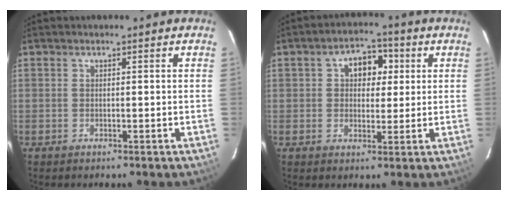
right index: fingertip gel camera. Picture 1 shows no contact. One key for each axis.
{"total": 6.6, "fx": 1.7, "fy": 4.8, "fz": 4.1, "tx": -0.061, "ty": 0.023, "tz": 0.028}